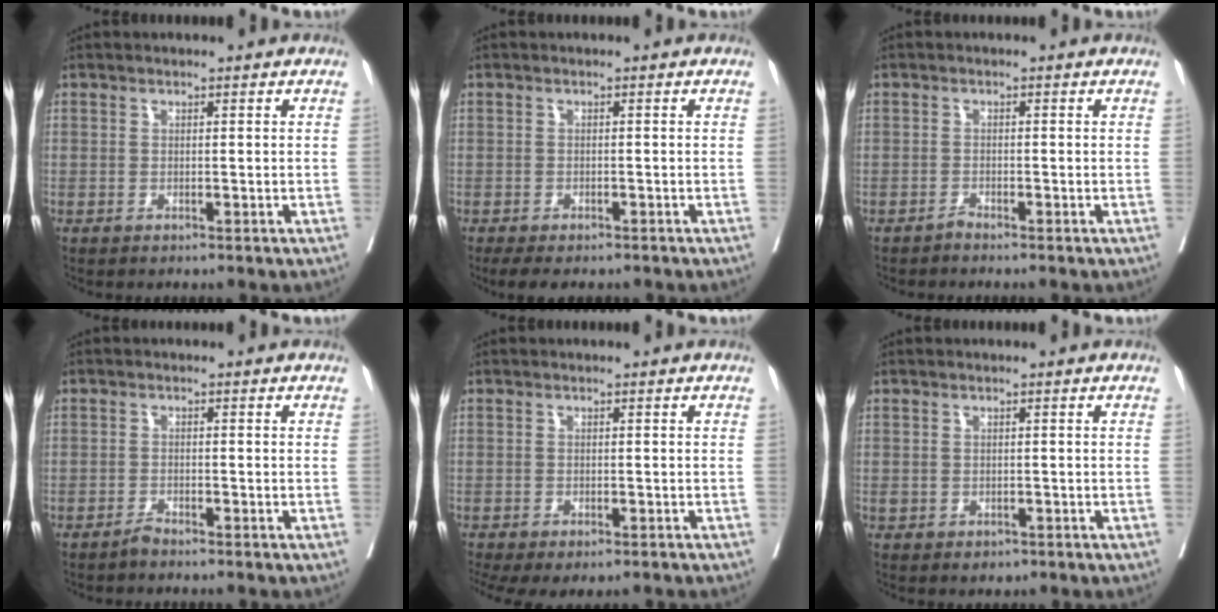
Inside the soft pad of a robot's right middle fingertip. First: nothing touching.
{"total": 5.9, "force": [-4.7, 2.2, 2.8], "torque": [-0.032, -0.009, -0.067]}
{"total": 0.7, "force": [-0.7, -0.1, 0.1], "torque": [0.001, -0.001, -0.013]}
{"total": 1.1, "force": [-1.1, 0.0, 0.3], "torque": [-0.003, 0.000, -0.020]}
{"total": 9.3, "force": [-6.8, 3.9, 5.1], "torque": [-0.113, -0.008, -0.091]}
{"total": 1.6, "force": [-0.7, 1.3, 0.8], "torque": [-0.010, 0.001, -0.002]}